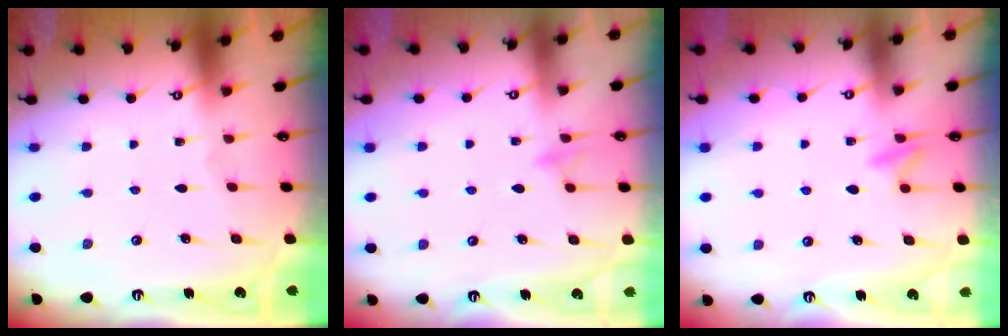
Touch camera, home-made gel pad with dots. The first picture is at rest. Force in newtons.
{"total": 8.0, "press": 7.9, "slide": 0.8}
{"total": 7.2, "press": 7.2, "slide": 0.7}